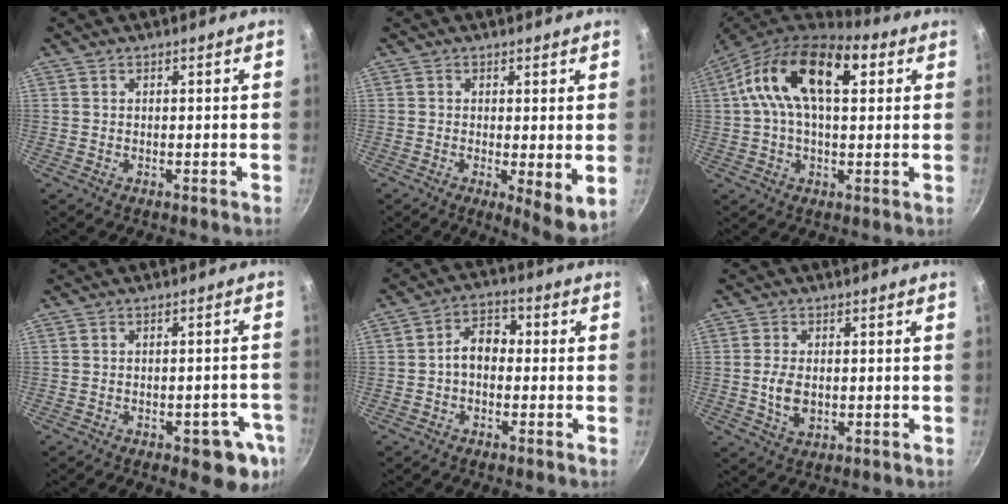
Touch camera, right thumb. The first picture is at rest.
{"total": 6.5, "force": [-0.2, 2.1, 6.2], "torque": [-0.082, -0.022, -0.001]}
{"total": 18.1, "force": [4.9, 9.5, 14.5], "torque": [-0.235, 0.015, 0.061]}
{"total": 9.1, "force": [-3.8, 4.2, 7.1], "torque": [-0.044, 0.017, -0.042]}
{"total": 6.2, "force": [-0.6, 4.4, 4.3], "torque": [-0.044, 0.024, -0.024]}
{"total": 5.5, "force": [-0.4, 3.5, 4.2], "torque": [-0.079, 0.001, -0.004]}